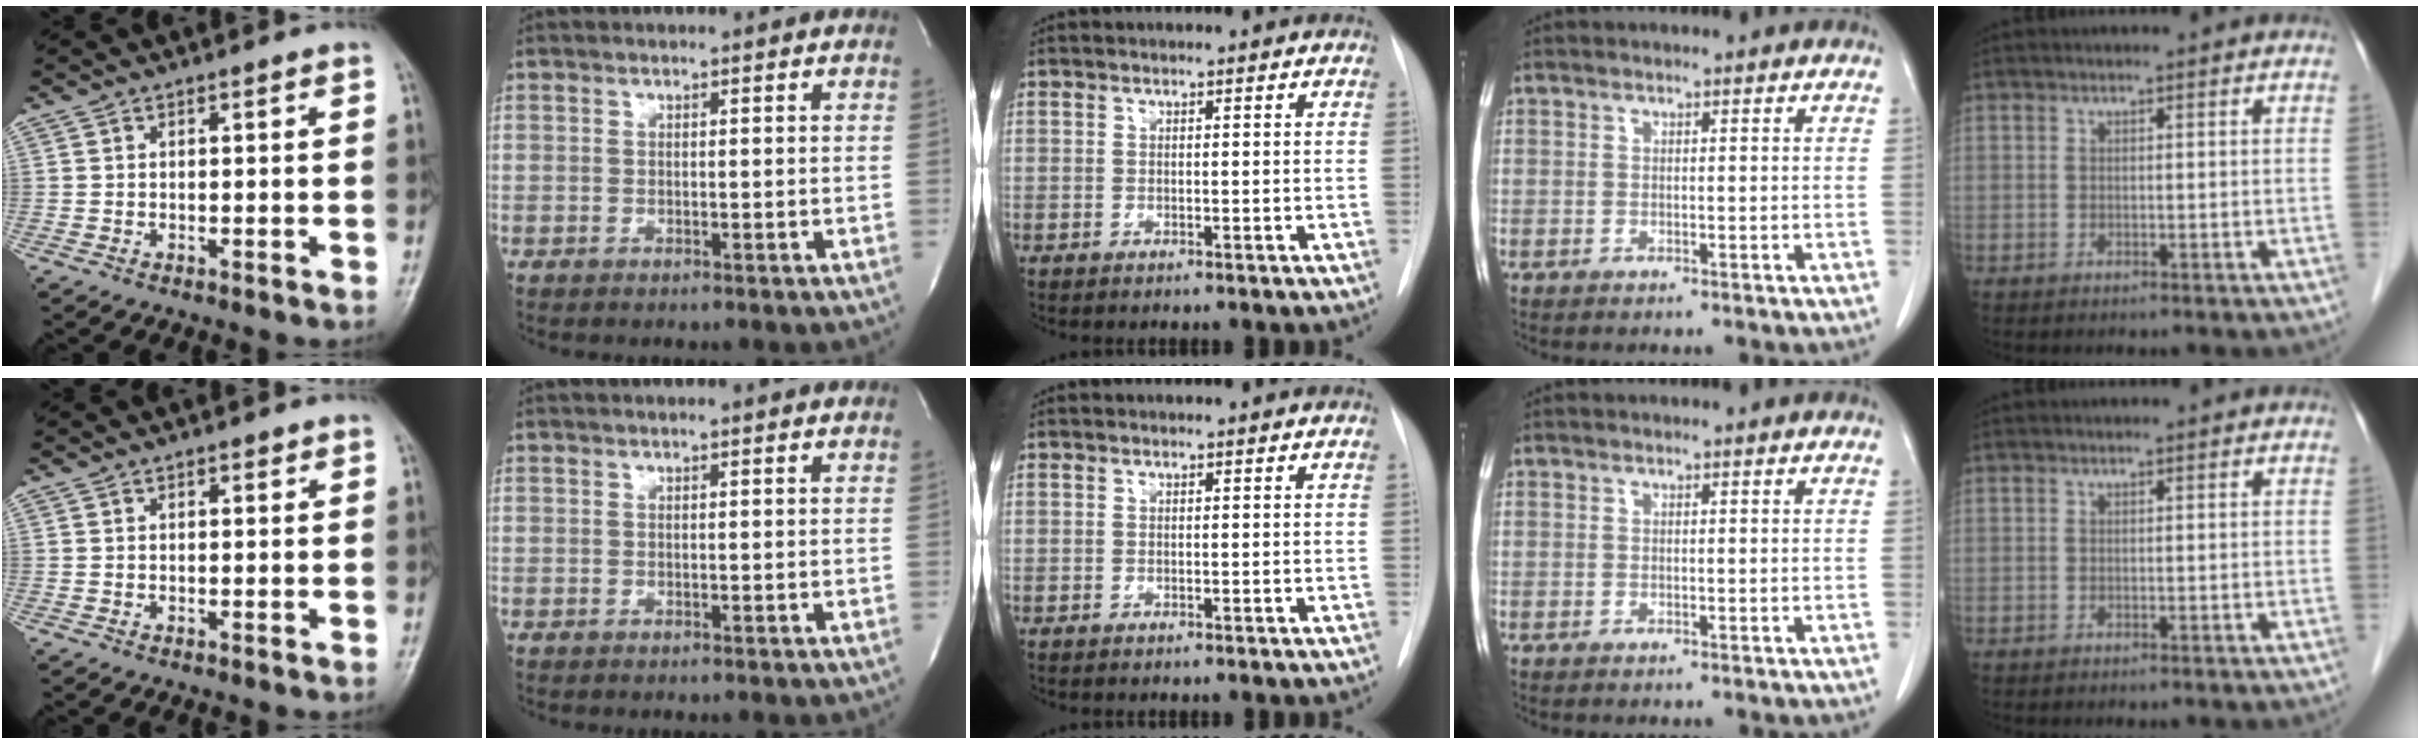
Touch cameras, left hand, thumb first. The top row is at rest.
{"thumb": {"total": 1.3, "force": [0.8, 0.6, 0.8], "torque": [-0.007, -0.001, 0.009]}, "index": {"total": 0.6, "force": [0.5, -0.1, 0.4], "torque": [-0.009, 0.007, 0.009]}}